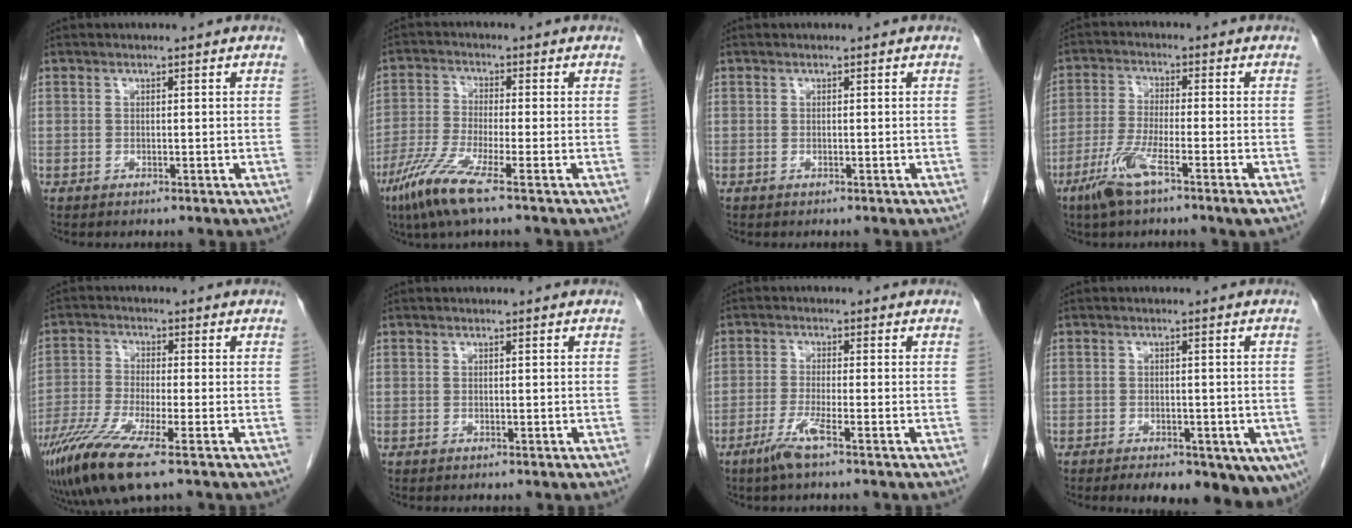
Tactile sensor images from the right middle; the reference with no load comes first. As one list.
[{"total": 7.9, "force": [-4.8, -0.2, 6.3], "torque": [-0.138, -0.025, -0.098]}, {"total": 0.0}, {"total": 7.4, "force": [-4.2, 0.0, 6.1], "torque": [-0.128, -0.013, -0.083]}, {"total": 9.9, "force": [-5.8, 0.7, 7.9], "torque": [-0.167, -0.029, -0.110]}, {"total": 0.0}, {"total": 3.8, "force": [-2.3, -0.4, 2.9], "torque": [-0.063, -0.009, -0.050]}, {"total": 16.6, "force": [-9.5, 8.0, 10.9], "torque": [-0.137, -0.028, -0.109]}]